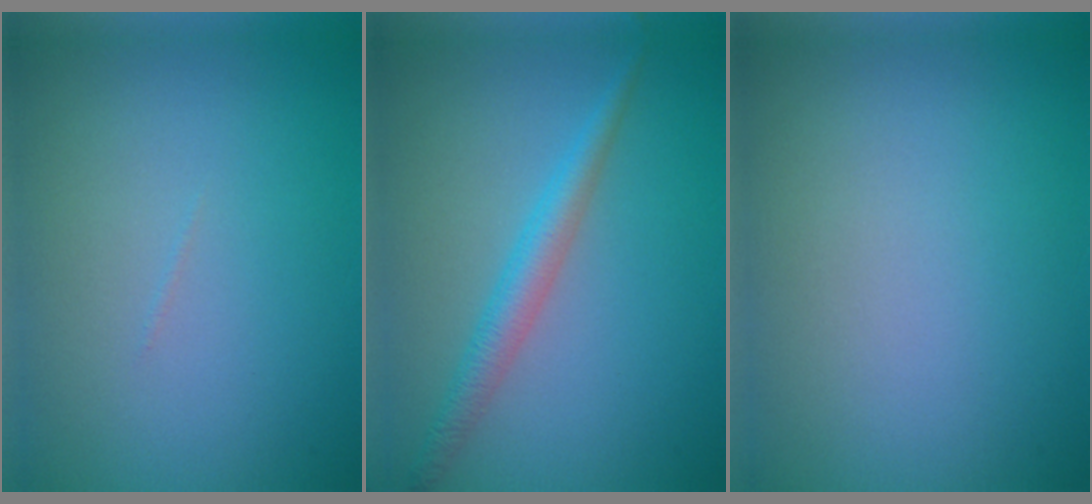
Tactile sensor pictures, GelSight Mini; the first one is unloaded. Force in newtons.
{"total": 2.6, "press": 2.6, "slide": 0.0}
{"total": 0.0}